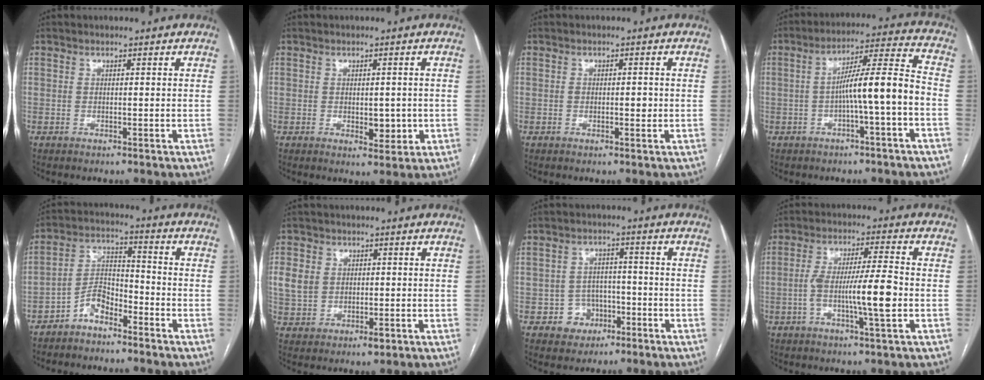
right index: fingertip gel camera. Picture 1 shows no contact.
{"total": 3.5, "force": [-0.4, 2.0, 2.9], "torque": [-0.033, -0.003, 0.002]}
{"total": 1.8, "force": [-0.1, 1.0, 1.5], "torque": [-0.021, 0.002, -0.001]}
{"total": 9.9, "force": [-2.4, -0.2, 9.6], "torque": [-0.155, 0.029, -0.039]}
{"total": 5.9, "force": [-4.3, 2.5, 3.1], "torque": [-0.063, 0.014, -0.086]}
{"total": 7.3, "force": [0.6, 6.2, 3.9], "torque": [-0.091, 0.004, 0.019]}
{"total": 5.2, "force": [-2.3, 4.6, 0.8], "torque": [-0.003, 0.015, -0.029]}
{"total": 9.4, "force": [-2.0, 0.4, 9.2], "torque": [-0.166, 0.006, -0.037]}